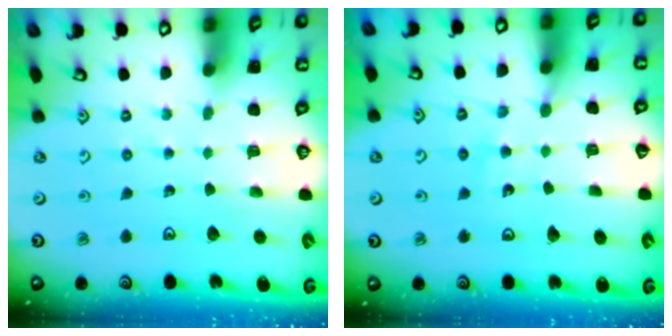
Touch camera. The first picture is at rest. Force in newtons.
{"total": 10.3, "press": 10.3, "slide": 1.3}